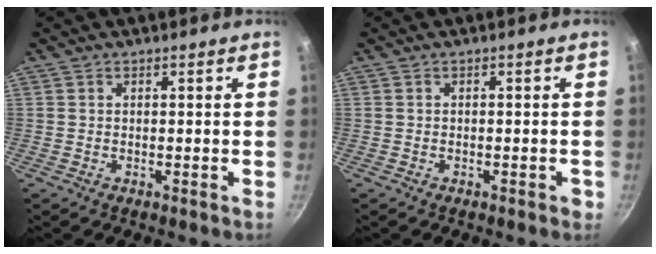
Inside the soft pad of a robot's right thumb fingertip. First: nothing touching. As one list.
[{"total": 1.1, "force": [-0.5, 0.6, 0.8], "torque": [-0.005, 0.007, -0.006]}]